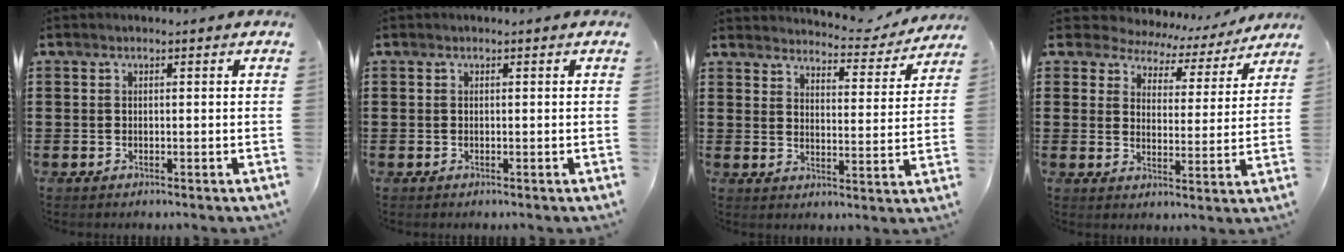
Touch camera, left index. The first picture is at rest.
{"total": 0.0}
{"total": 4.2, "force": [4.1, 0.4, 0.5], "torque": [-0.018, -0.036, 0.065]}
{"total": 5.0, "force": [4.6, 1.7, 0.0], "torque": [-0.032, -0.028, 0.079]}